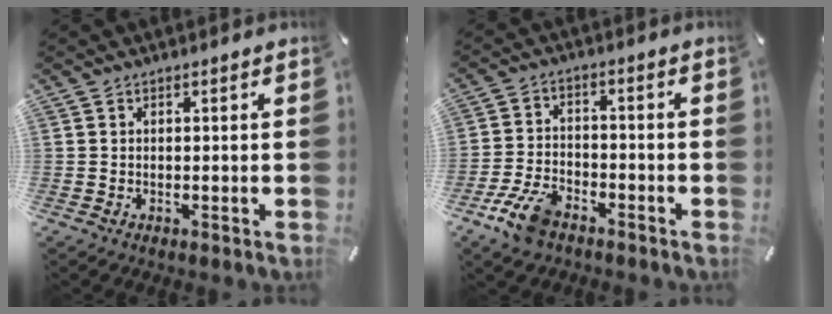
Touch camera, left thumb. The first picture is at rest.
{"total": 9.0, "force": [-5.8, 4.6, 5.1], "torque": [-0.110, 0.023, -0.107]}